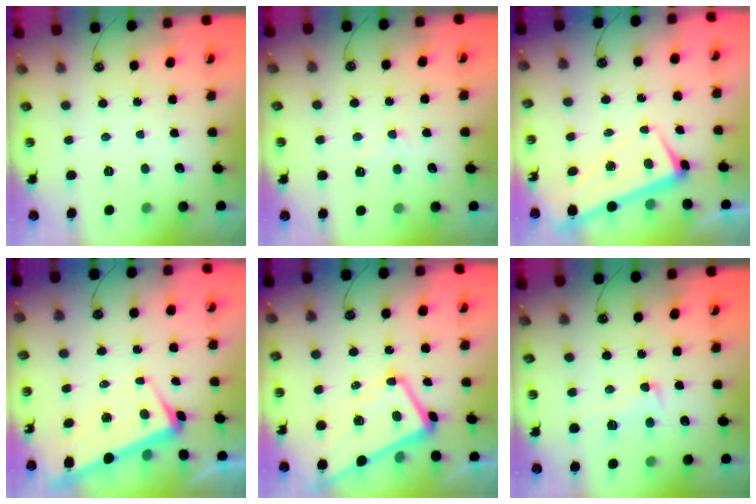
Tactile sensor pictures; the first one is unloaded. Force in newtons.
{"total": 1.6, "press": 1.5, "slide": 0.5}
{"total": 1.5, "press": 0.3, "slide": 1.5}
{"total": 3.0, "press": 2.8, "slide": 0.9}
{"total": 2.7, "press": 2.5, "slide": 1.1}
{"total": 1.7, "press": 1.4, "slide": 1.1}